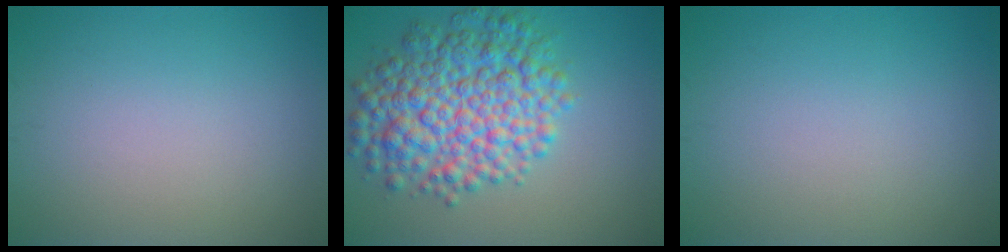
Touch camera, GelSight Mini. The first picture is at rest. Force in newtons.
{"total": 8.9, "press": 8.9, "slide": 0.1}
{"total": 0.0}